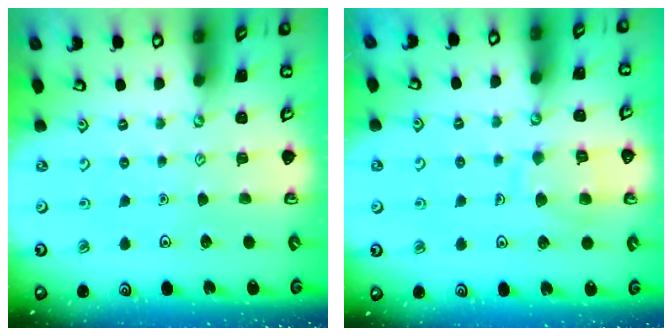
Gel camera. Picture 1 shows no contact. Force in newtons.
{"total": 9.0, "press": 9.0, "slide": 0.9}